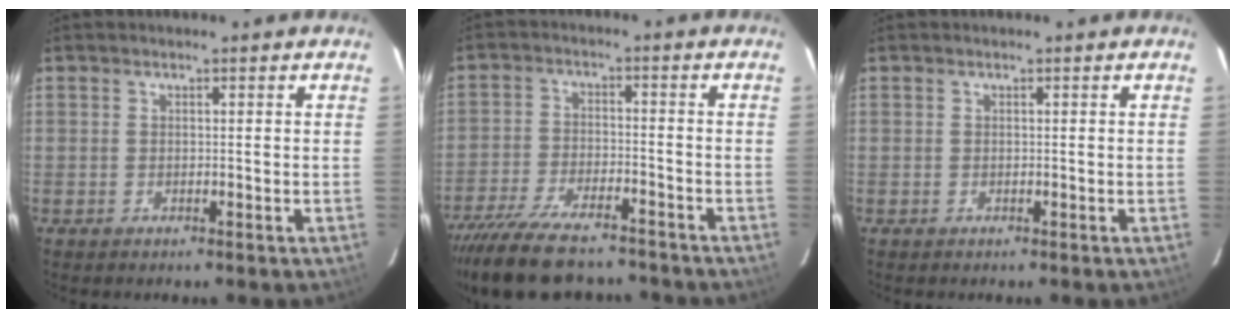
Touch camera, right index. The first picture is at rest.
{"total": 16.3, "force": [-13.5, 5.2, 7.5], "torque": [-0.163, -0.020, -0.221]}
{"total": 0.0}